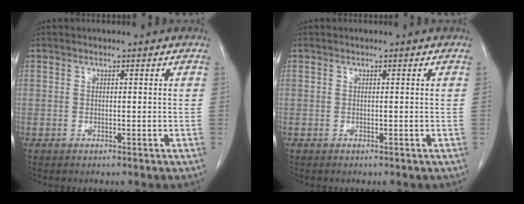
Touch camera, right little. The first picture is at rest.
{"total": 0.0}